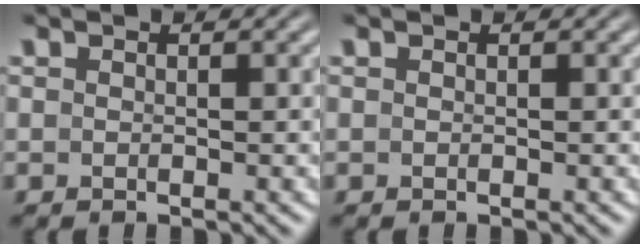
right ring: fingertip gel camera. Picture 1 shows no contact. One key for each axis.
{"total": 0.0}